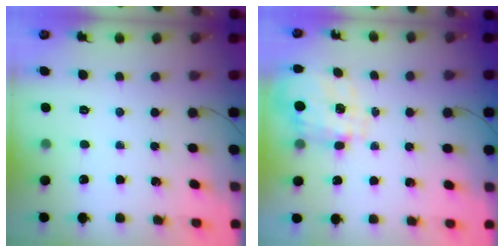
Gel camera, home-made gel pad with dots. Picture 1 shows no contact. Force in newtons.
{"total": 3.5, "press": 3.3, "slide": 1.0}